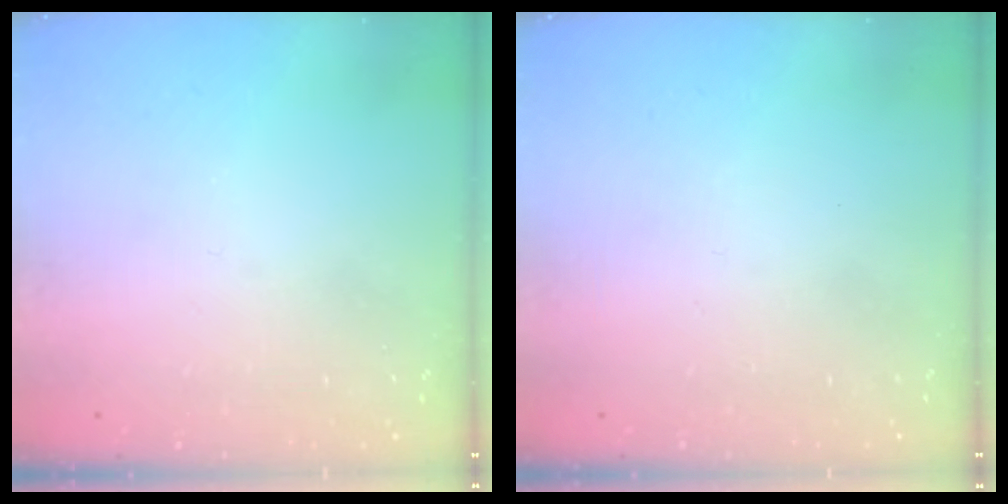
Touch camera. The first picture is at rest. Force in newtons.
{"total": 1.6, "press": 1.6, "slide": 0.1}